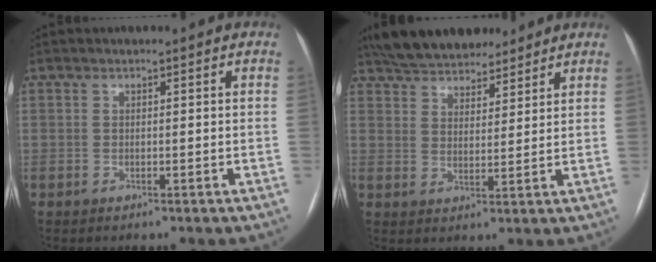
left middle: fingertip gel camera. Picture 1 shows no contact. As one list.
[{"total": 13.4, "force": [11.6, 4.5, 4.9], "torque": [-0.081, 0.026, 0.186]}]